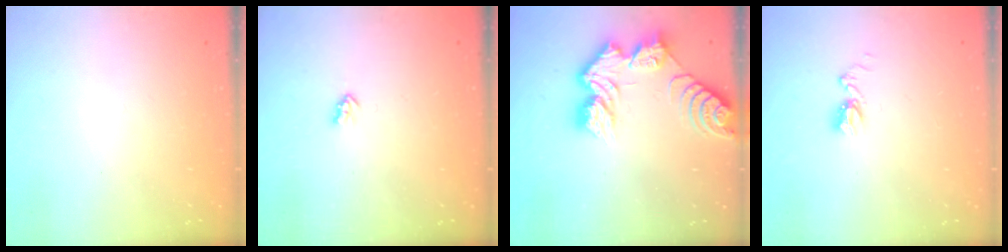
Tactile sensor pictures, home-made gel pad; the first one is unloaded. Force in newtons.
{"total": 2.4, "press": 2.4, "slide": 0.4}
{"total": 12.3, "press": 12.2, "slide": 1.0}
{"total": 7.1, "press": 7.1, "slide": 0.8}